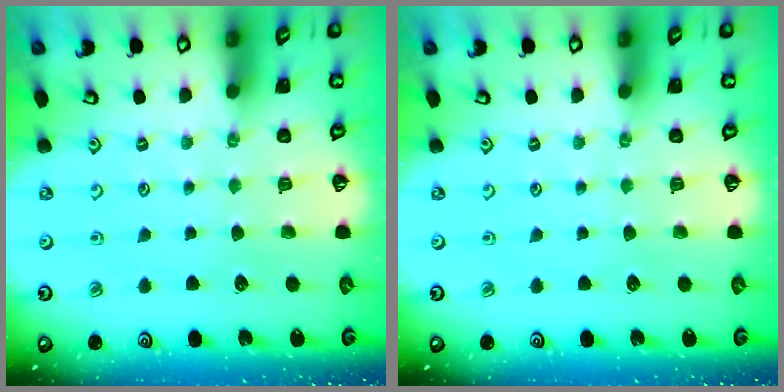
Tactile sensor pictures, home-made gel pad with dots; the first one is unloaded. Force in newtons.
{"total": 0.0}